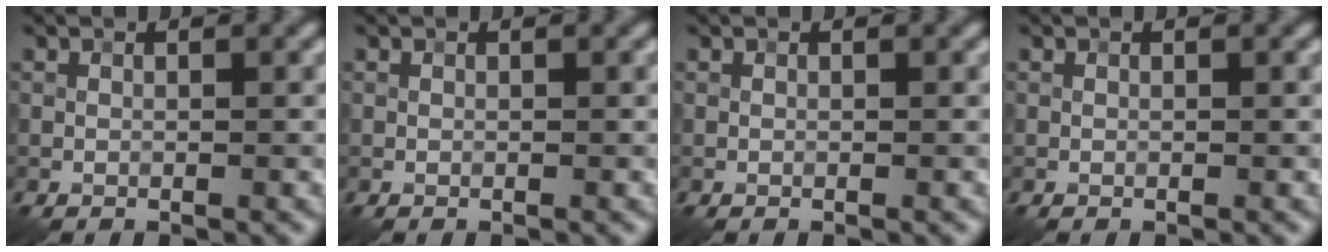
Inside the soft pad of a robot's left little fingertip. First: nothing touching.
{"total": 0.0}
{"total": 0.0}
{"total": 0.0}